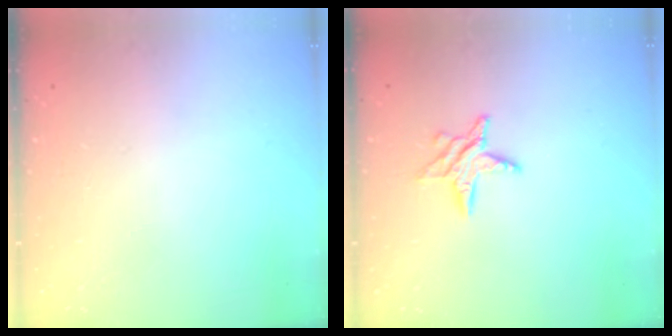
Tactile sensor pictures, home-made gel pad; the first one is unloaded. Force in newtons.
{"total": 6.5, "press": 6.5, "slide": 0.1}